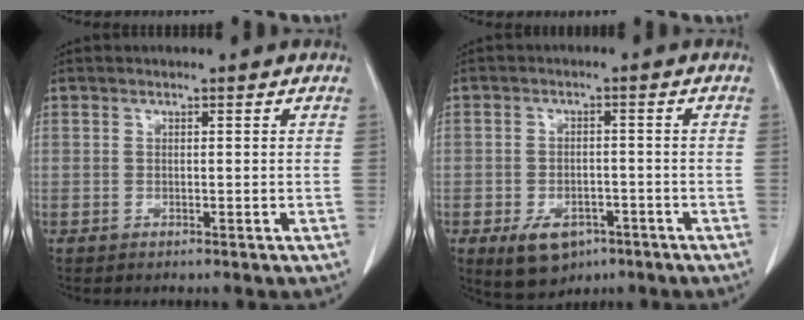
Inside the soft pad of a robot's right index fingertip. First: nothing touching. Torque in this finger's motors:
{"motor_torque": [0.65, -0.47, 0.29, 0.07]}